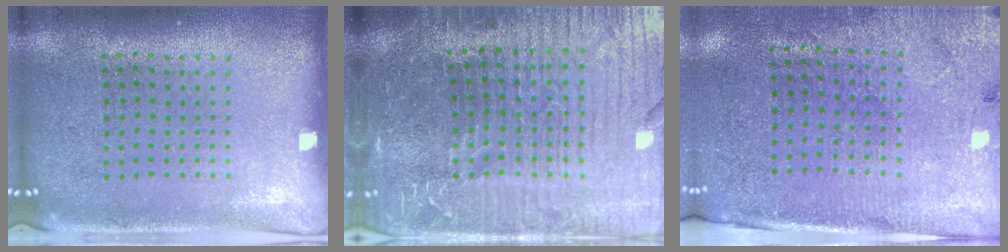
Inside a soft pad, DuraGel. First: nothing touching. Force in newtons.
{"total": 6.4, "press": 5.7, "slide": 3.0}
{"total": 2.8, "press": 2.6, "slide": 1.2}